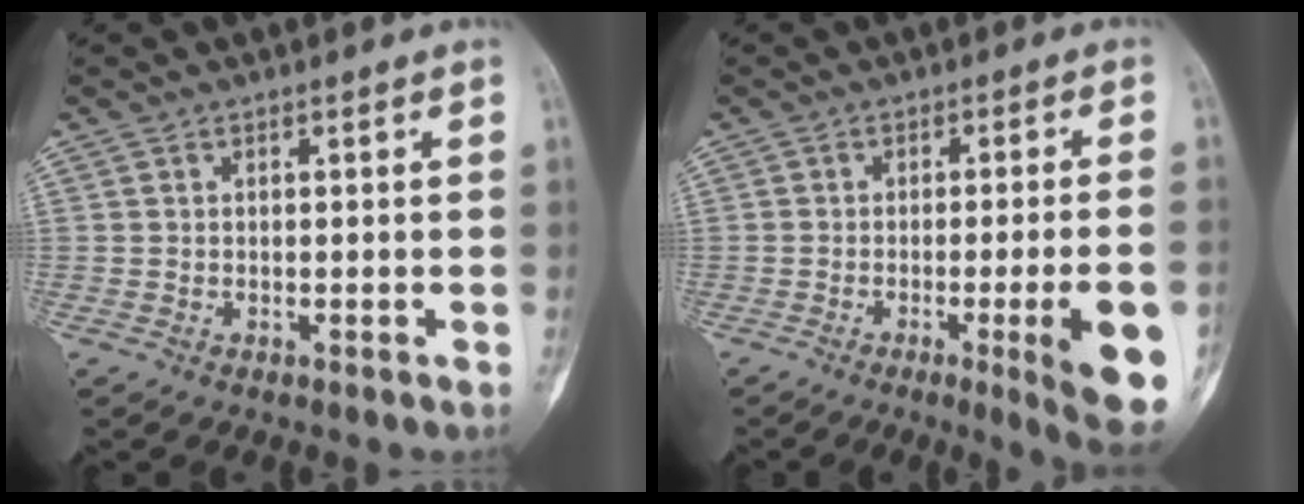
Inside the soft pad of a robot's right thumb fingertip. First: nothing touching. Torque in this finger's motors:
{"motor_torque": [1.43, 1.28, 1.30, -0.50, 0.26]}